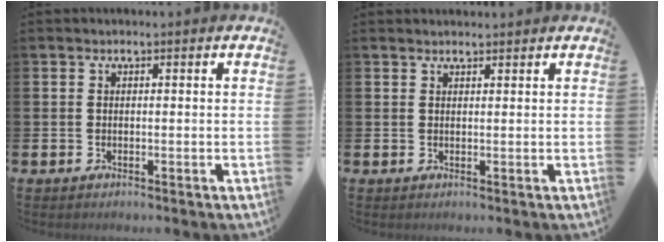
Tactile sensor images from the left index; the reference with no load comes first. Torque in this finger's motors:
{"motor_torque": [0.64, -0.85, 0.05, 0.01]}